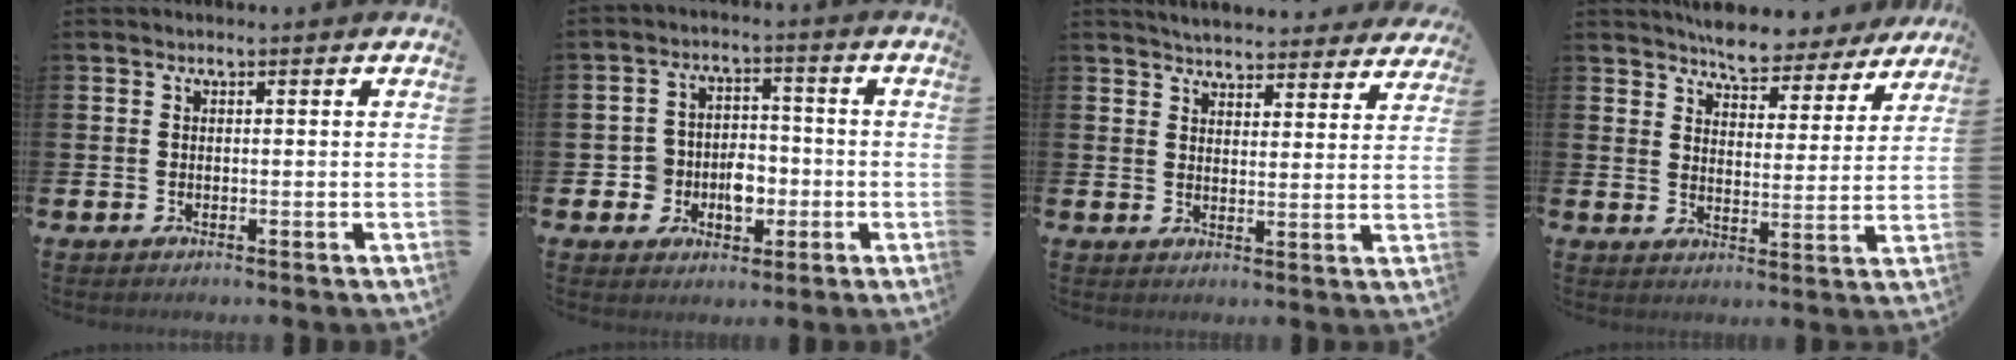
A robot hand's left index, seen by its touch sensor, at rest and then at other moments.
{"total": 5.1, "force": [-1.7, 4.5, 1.9], "torque": [-0.046, 0.014, -0.035]}
{"total": 4.9, "force": [4.8, 0.7, 0.3], "torque": [-0.013, -0.032, 0.084]}
{"total": 6.2, "force": [5.9, 1.4, 0.9], "torque": [-0.034, -0.040, 0.103]}